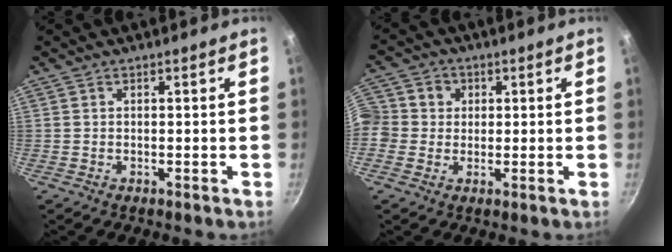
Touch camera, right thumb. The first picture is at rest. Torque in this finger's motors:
{"motor_torque": [0.24, 0.28, 0.48, -0.04, 0.15]}